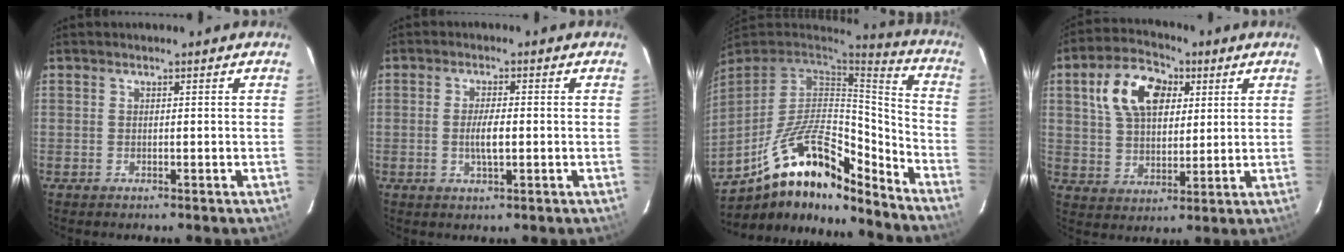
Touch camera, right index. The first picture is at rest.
{"total": 4.1, "force": [-0.6, 0.9, 3.9], "torque": [-0.073, -0.004, -0.009]}
{"total": 21.5, "force": [-14.6, 7.8, 13.6], "torque": [-0.260, 0.001, -0.251]}
{"total": 13.3, "force": [4.9, 8.3, 9.2], "torque": [-0.180, 0.036, 0.088]}